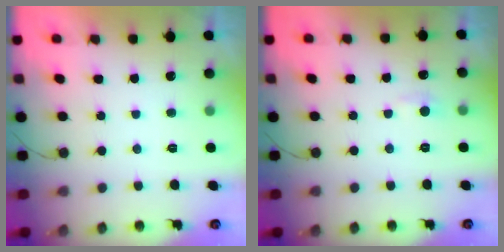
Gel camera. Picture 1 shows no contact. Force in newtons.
{"total": 3.8, "press": 3.7, "slide": 0.6}